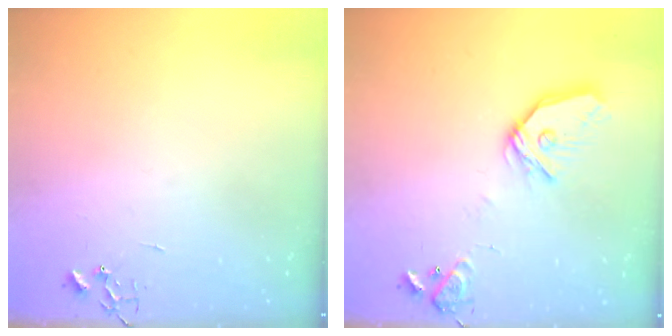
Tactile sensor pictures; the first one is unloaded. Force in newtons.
{"total": 14.7, "press": 14.6, "slide": 1.9}